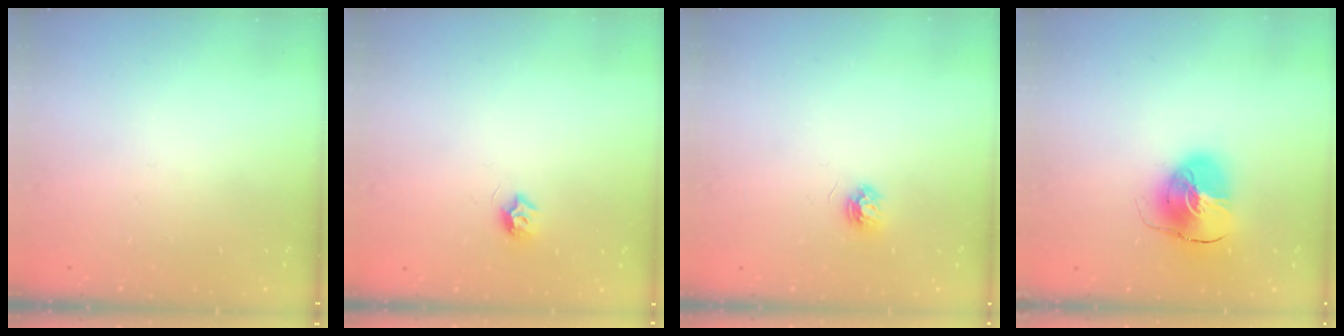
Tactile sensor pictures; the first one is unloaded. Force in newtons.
{"total": 6.6, "press": 6.5, "slide": 0.6}
{"total": 3.7, "press": 3.7, "slide": 0.4}
{"total": 11.2, "press": 11.0, "slide": 1.7}